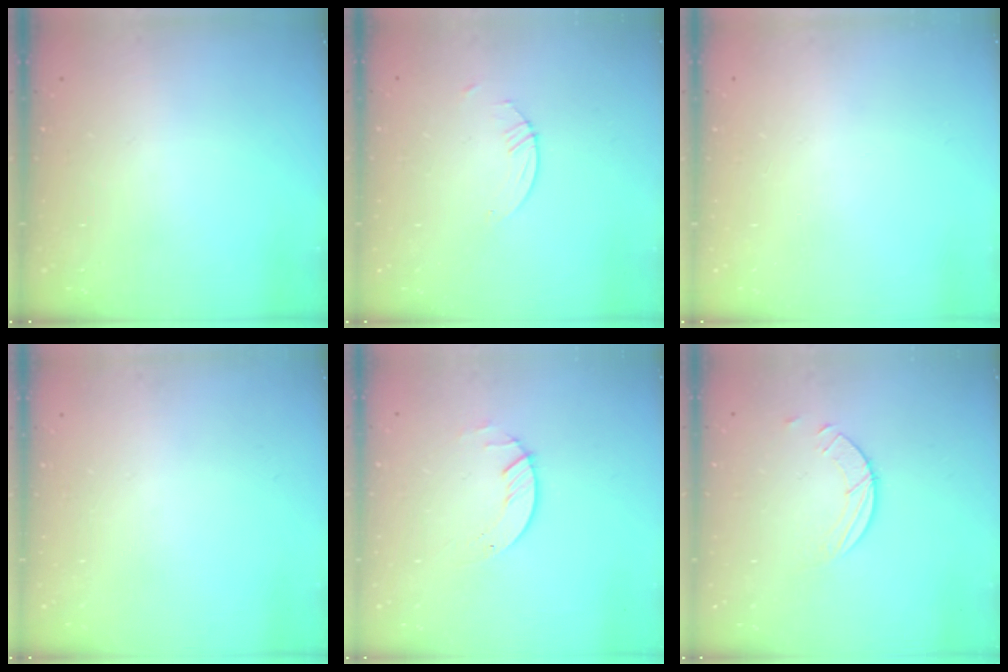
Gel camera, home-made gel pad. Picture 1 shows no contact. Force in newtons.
{"total": 0.8, "press": 0.8, "slide": 0.2}
{"total": 0.0}
{"total": 0.0}
{"total": 2.7, "press": 2.7, "slide": 0.3}
{"total": 2.6, "press": 2.6, "slide": 0.3}